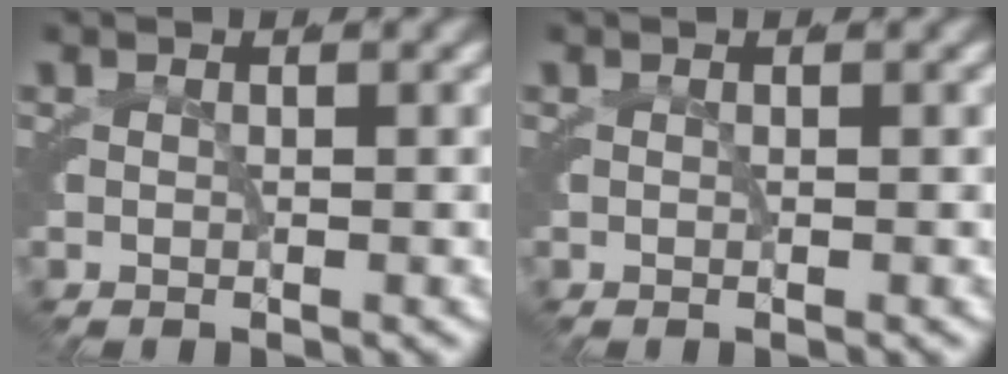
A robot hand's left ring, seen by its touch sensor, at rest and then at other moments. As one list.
[{"total": 0.0}]